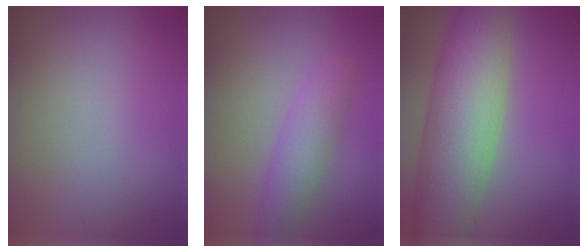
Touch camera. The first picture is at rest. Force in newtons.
{"total": 3.6, "press": 3.6, "slide": 0.0}
{"total": 10.4, "press": 10.4, "slide": 0.6}